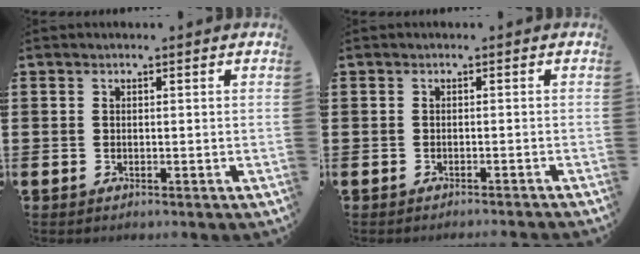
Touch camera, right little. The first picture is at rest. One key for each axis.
{"total": 0.7, "fx": -0.7, "fy": -0.2, "fz": 0.0, "tx": 0.002, "ty": -0.001, "tz": -0.014}